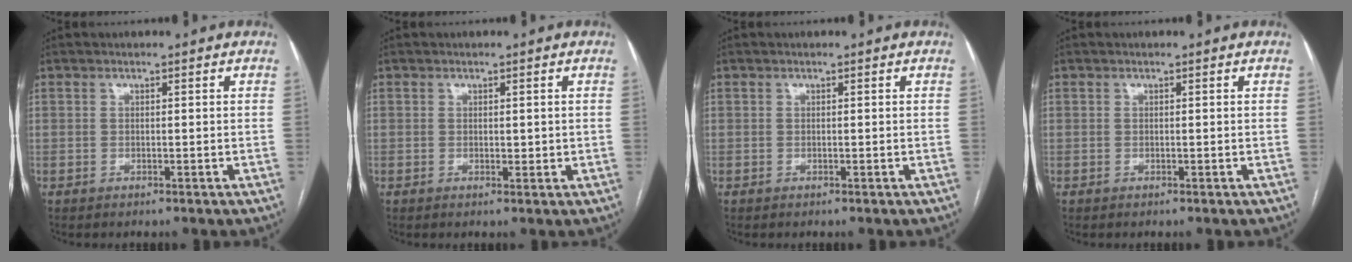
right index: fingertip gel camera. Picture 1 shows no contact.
{"total": 1.3, "force": [0.2, 0.7, 1.0], "torque": [-0.013, -0.003, 0.004]}
{"total": 0.0}
{"total": 0.0}